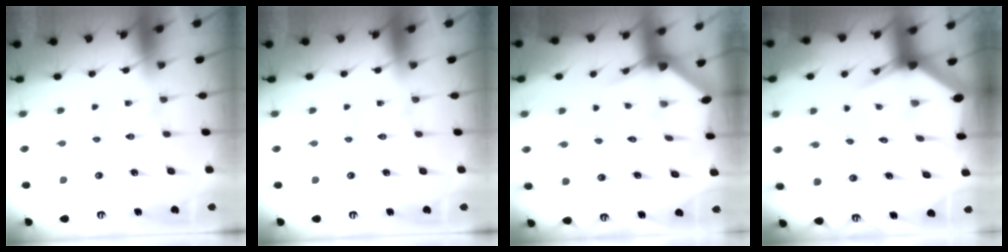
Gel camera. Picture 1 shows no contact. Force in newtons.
{"total": 0.0}
{"total": 2.8, "press": 2.8, "slide": 0.3}
{"total": 3.5, "press": 3.5, "slide": 0.4}